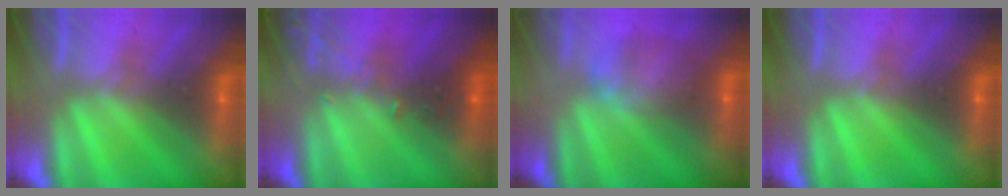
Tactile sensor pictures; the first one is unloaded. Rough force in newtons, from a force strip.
{"total": 2.8}
{"total": 6.9}
{"total": 0.0}